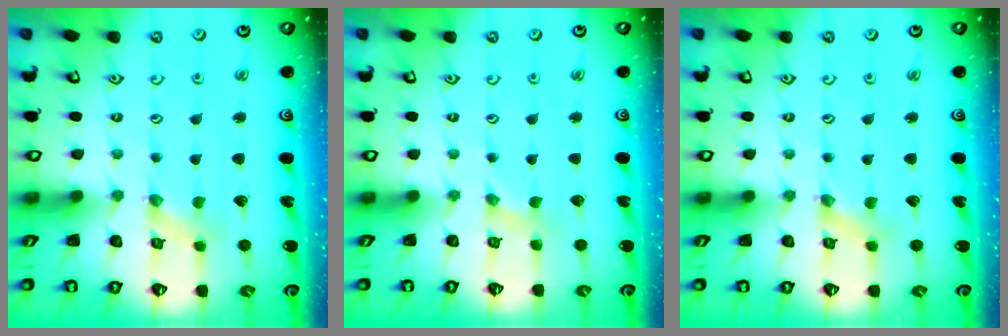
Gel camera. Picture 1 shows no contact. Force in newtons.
{"total": 0.5, "press": 0.5, "slide": 0.1}
{"total": 1.3, "press": 1.3, "slide": 0.2}